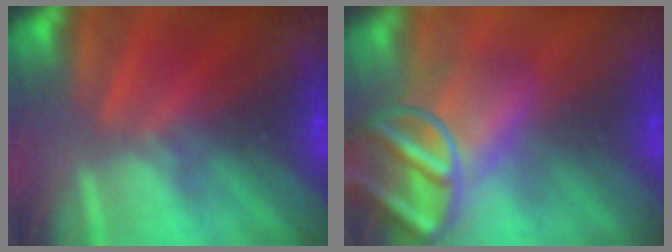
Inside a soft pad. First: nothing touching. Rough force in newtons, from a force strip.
{"total": 6.6}